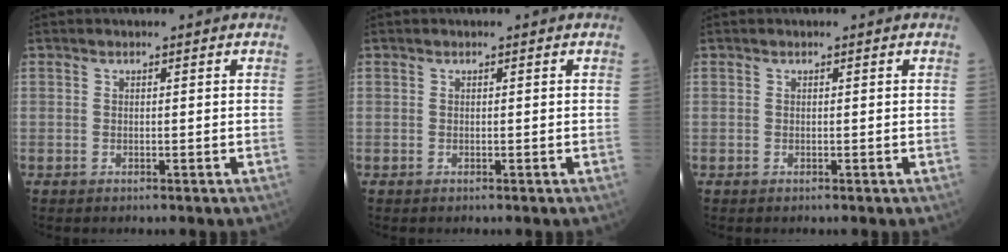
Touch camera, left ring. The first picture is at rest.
{"total": 0.0}
{"total": 0.0}